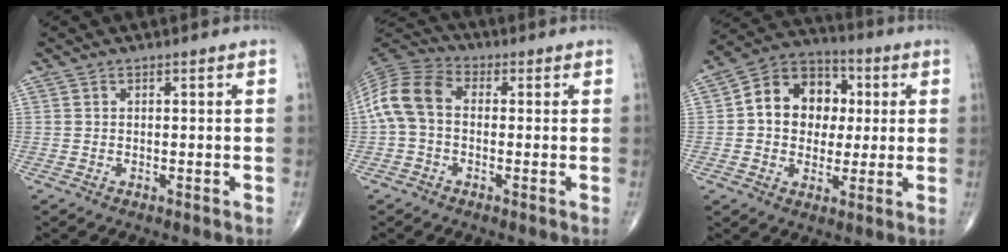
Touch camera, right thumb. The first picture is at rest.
{"total": 10.3, "force": [-0.2, 7.2, 7.4], "torque": [-0.147, 0.028, -0.017]}
{"total": 14.0, "force": [1.7, 11.1, 8.3], "torque": [-0.085, 0.017, 0.020]}